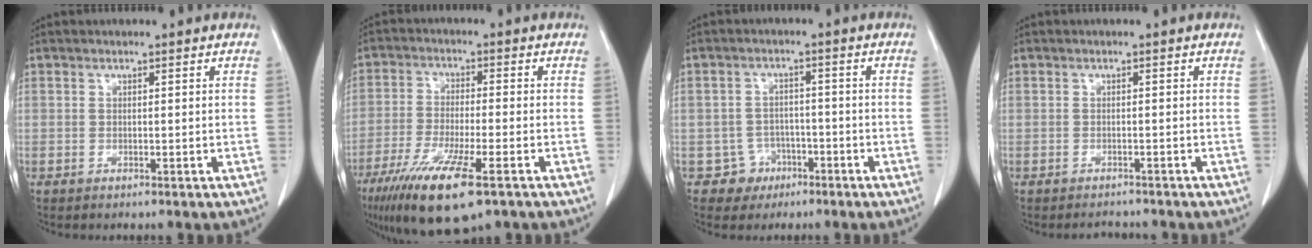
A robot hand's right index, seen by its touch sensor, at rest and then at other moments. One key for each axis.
{"total": 13.3, "fx": -7.9, "fy": 2.1, "fz": 10.4, "tx": -0.196, "ty": -0.035, "tz": -0.134}
{"total": 4.3, "fx": -2.1, "fy": 3.7, "fz": -0.3, "tx": 0.013, "ty": 0.016, "tz": -0.027}
{"total": 2.2, "fx": -2.1, "fy": 0.7, "fz": 0.1, "tx": -0.002, "ty": -0.004, "tz": -0.028}